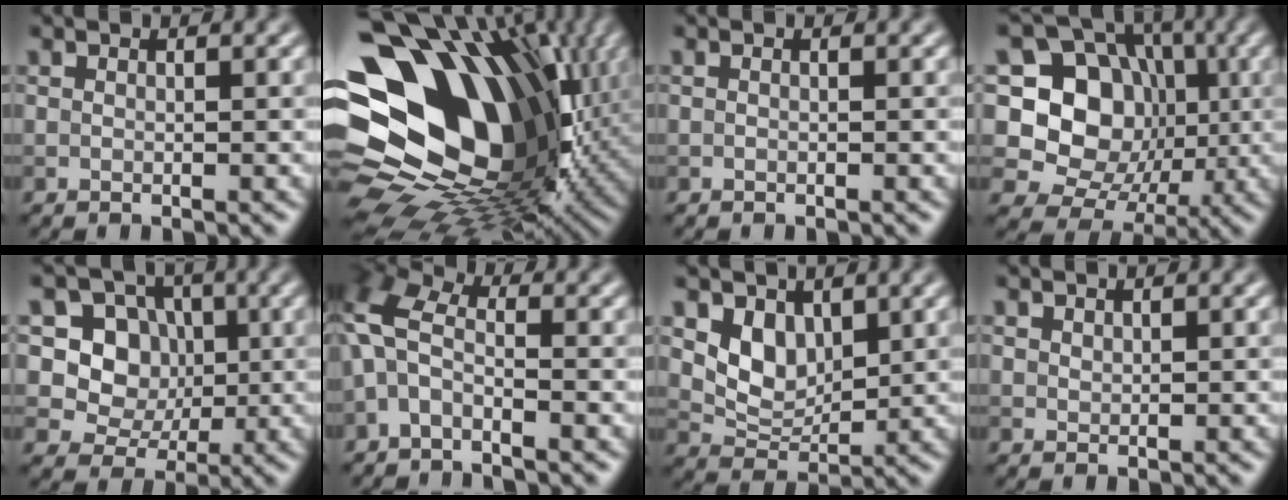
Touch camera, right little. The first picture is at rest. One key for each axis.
{"total": 19.1, "fx": 1.3, "fy": 14.5, "fz": 12.4, "tx": -0.210, "ty": -0.021, "tz": 0.054}
{"total": 0.0}
{"total": 12.7, "fx": 0.3, "fy": 11.1, "fz": 6.3, "tx": -0.116, "ty": 0.025, "tz": -0.022}
{"total": 6.5, "fx": 0.8, "fy": 5.7, "fz": 2.9, "tx": -0.040, "ty": 0.006, "tz": 0.016}
{"total": 4.9, "fx": -1.4, "fy": 2.4, "fz": 4.0, "tx": -0.099, "ty": 0.020, "tz": -0.041}
{"total": 3.6, "fx": 1.2, "fy": 2.6, "fz": 2.1, "tx": -0.044, "ty": -0.013, "tz": 0.026}
{"total": 0.6, "fx": 0.4, "fy": 0.4, "fz": 0.1, "tx": -0.008, "ty": -0.002, "tz": 0.018}